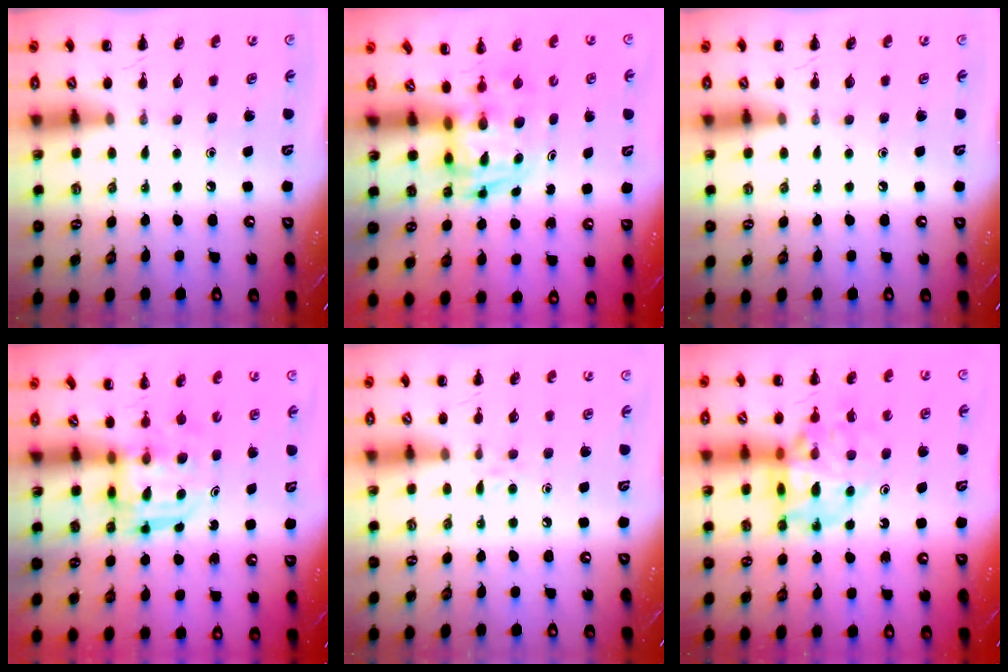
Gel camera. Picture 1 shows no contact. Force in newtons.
{"total": 2.8, "press": 2.8, "slide": 0.5}
{"total": 0.0}
{"total": 3.1, "press": 3.1, "slide": 0.2}
{"total": 4.6, "press": 4.3, "slide": 1.7}
{"total": 16.4, "press": 16.1, "slide": 2.9}